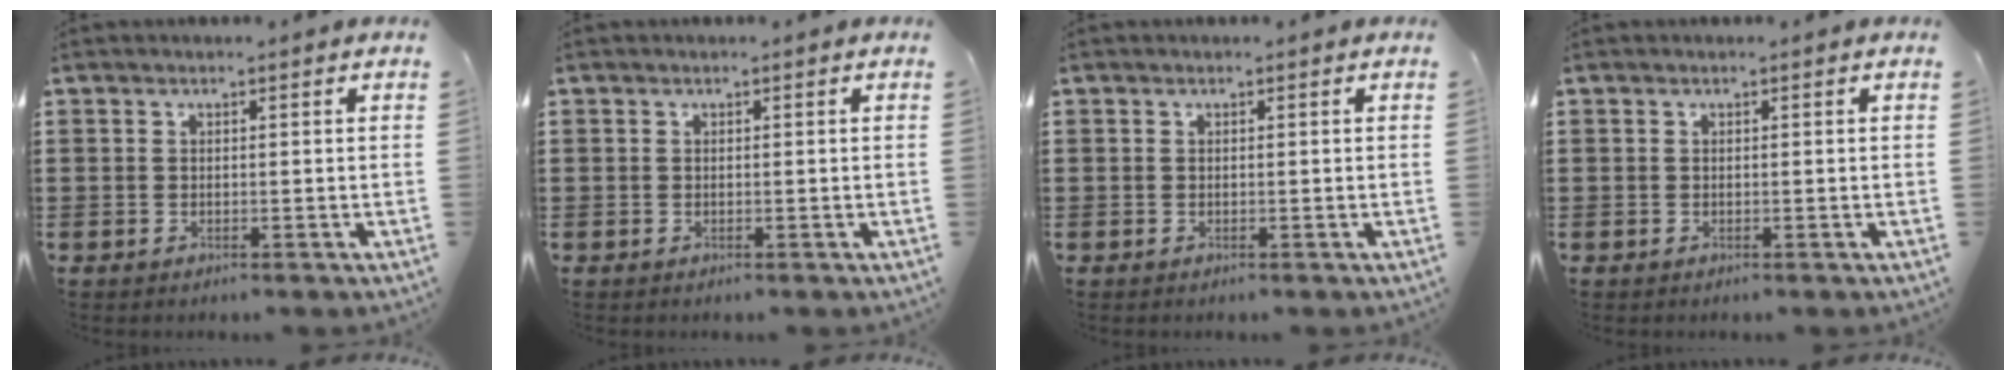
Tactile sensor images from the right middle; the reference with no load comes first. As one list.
[{"total": 0.0}, {"total": 0.0}, {"total": 0.0}]